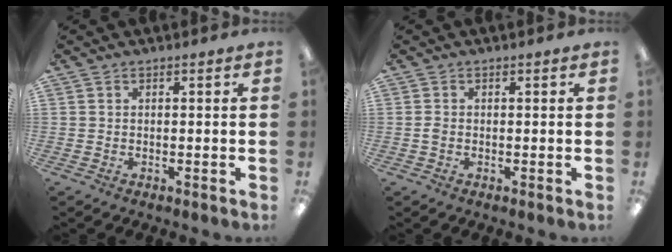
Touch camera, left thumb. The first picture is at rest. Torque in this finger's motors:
{"motor_torque": [-0.02, 0.02, -0.01, -0.07, 0.00]}